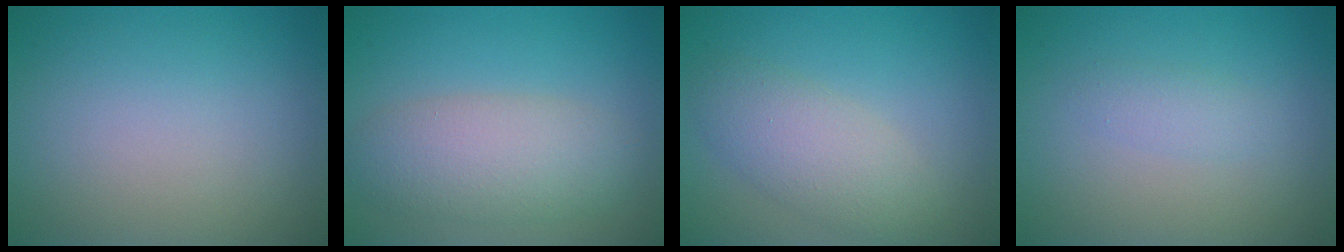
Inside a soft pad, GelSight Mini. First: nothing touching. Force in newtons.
{"total": 5.1, "press": 5.1, "slide": 0.4}
{"total": 3.9, "press": 3.9, "slide": 0.0}
{"total": 1.3, "press": 1.3, "slide": 0.1}